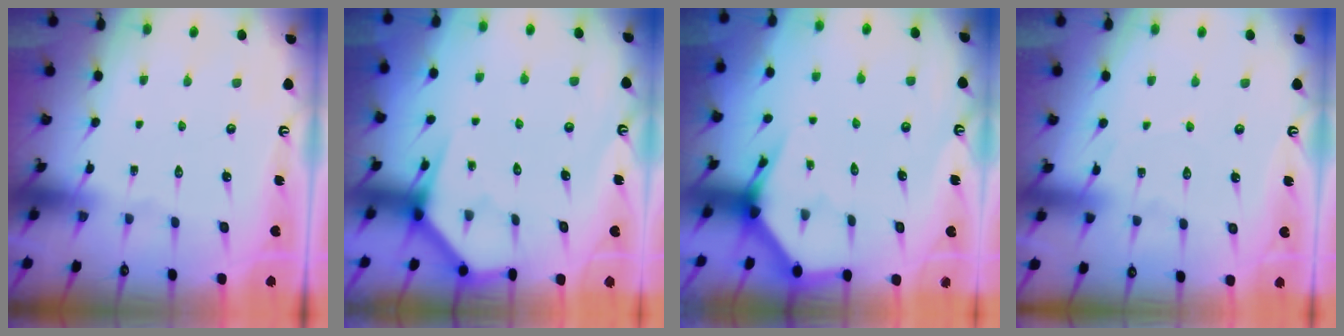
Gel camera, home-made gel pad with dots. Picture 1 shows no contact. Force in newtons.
{"total": 4.3, "press": 4.2, "slide": 0.3}
{"total": 4.0, "press": 4.0, "slide": 0.2}
{"total": 2.9, "press": 2.8, "slide": 0.4}